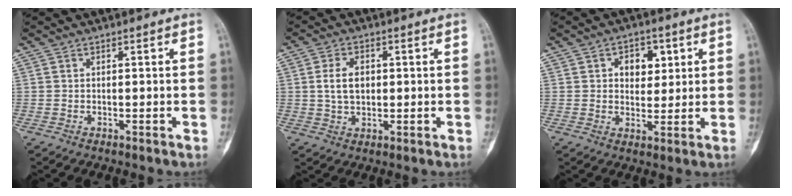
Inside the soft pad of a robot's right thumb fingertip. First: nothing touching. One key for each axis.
{"total": 5.6, "fx": 0.7, "fy": 3.6, "fz": 4.1, "tx": -0.068, "ty": 0.000, "tz": 0.012}
{"total": 6.4, "fx": 2.0, "fy": 4.4, "fz": 4.1, "tx": -0.023, "ty": -0.006, "tz": 0.027}